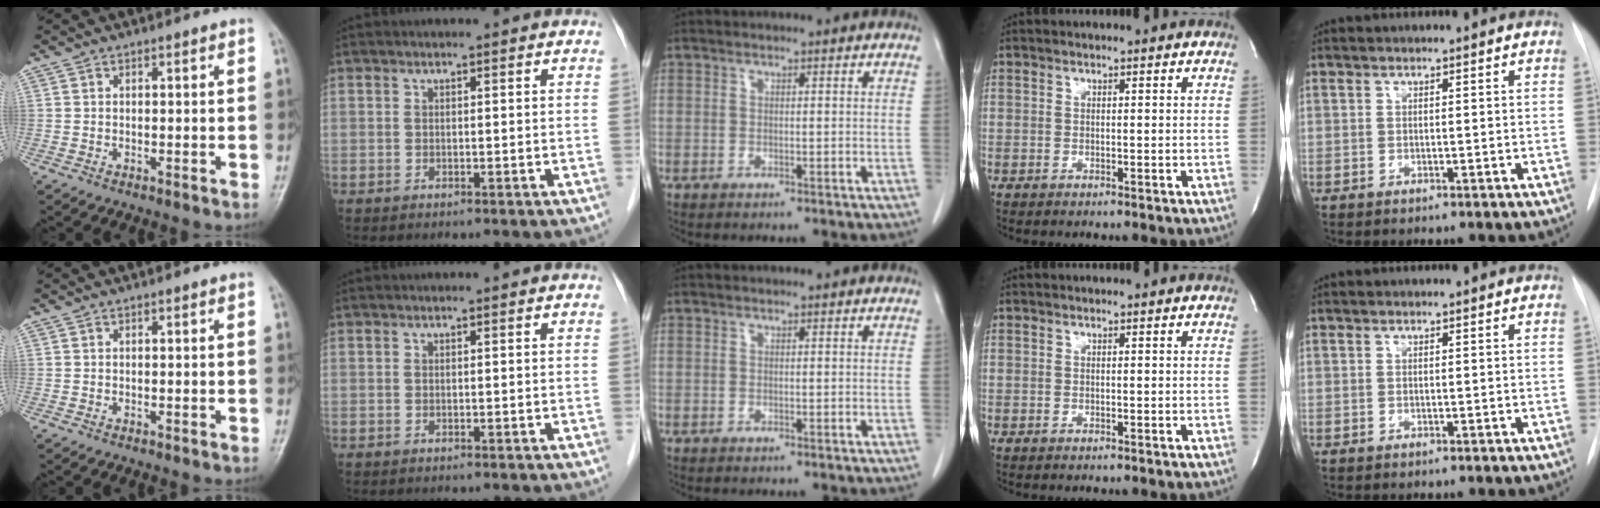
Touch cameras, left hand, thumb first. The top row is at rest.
{}